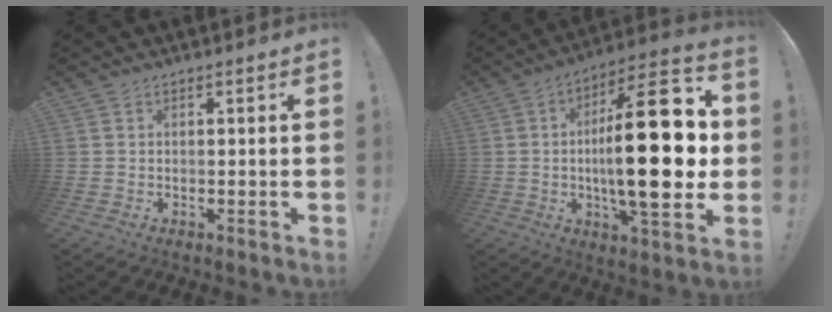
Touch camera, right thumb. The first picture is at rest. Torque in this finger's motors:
{"motor_torque": [2.21, 2.80, 2.46, -0.30, 0.27]}